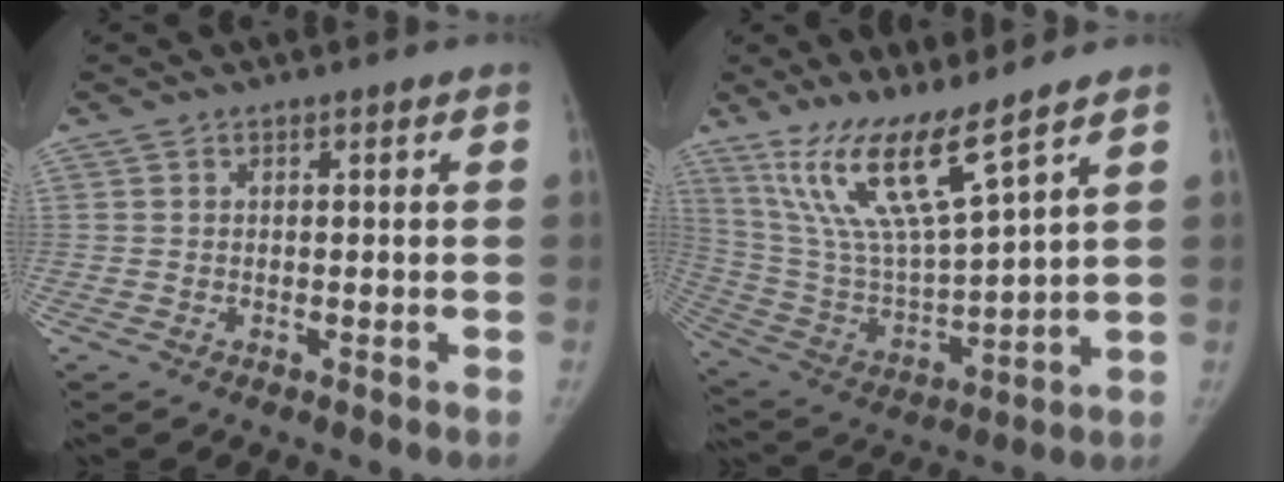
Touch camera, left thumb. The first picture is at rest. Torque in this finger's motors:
{"motor_torque": [0.12, 0.16, 1.51, -1.26, 0.15]}